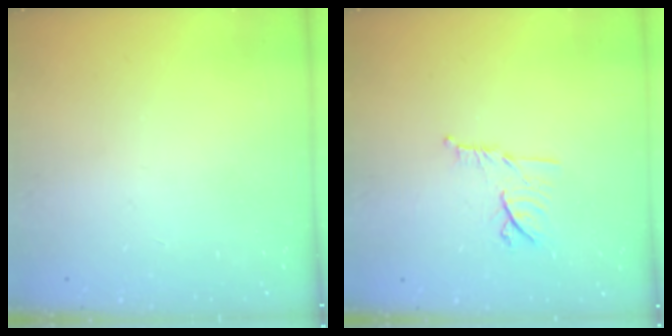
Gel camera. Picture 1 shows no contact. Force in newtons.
{"total": 9.7, "press": 9.7, "slide": 0.6}